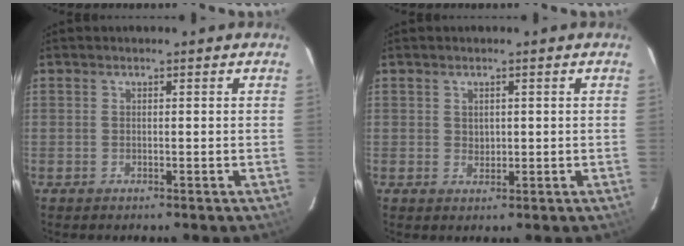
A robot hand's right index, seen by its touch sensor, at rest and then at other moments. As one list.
[{"total": 1.4, "force": [0.6, 1.3, 0.3], "torque": [-0.001, 0.001, 0.013]}]